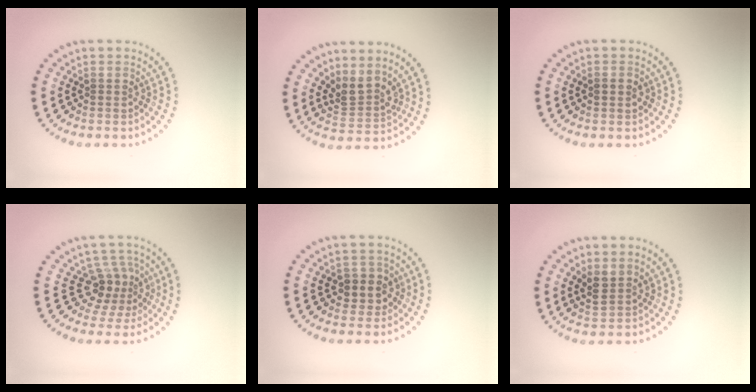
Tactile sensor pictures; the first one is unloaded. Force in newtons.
{"total": 2.8, "press": 2.0, "slide": 2.0}
{"total": 1.3, "press": 1.3, "slide": 0.2}
{"total": 3.2, "press": 2.3, "slide": 2.2}
{"total": 2.5, "press": 2.2, "slide": 1.1}
{"total": 2.0, "press": 1.9, "slide": 0.8}